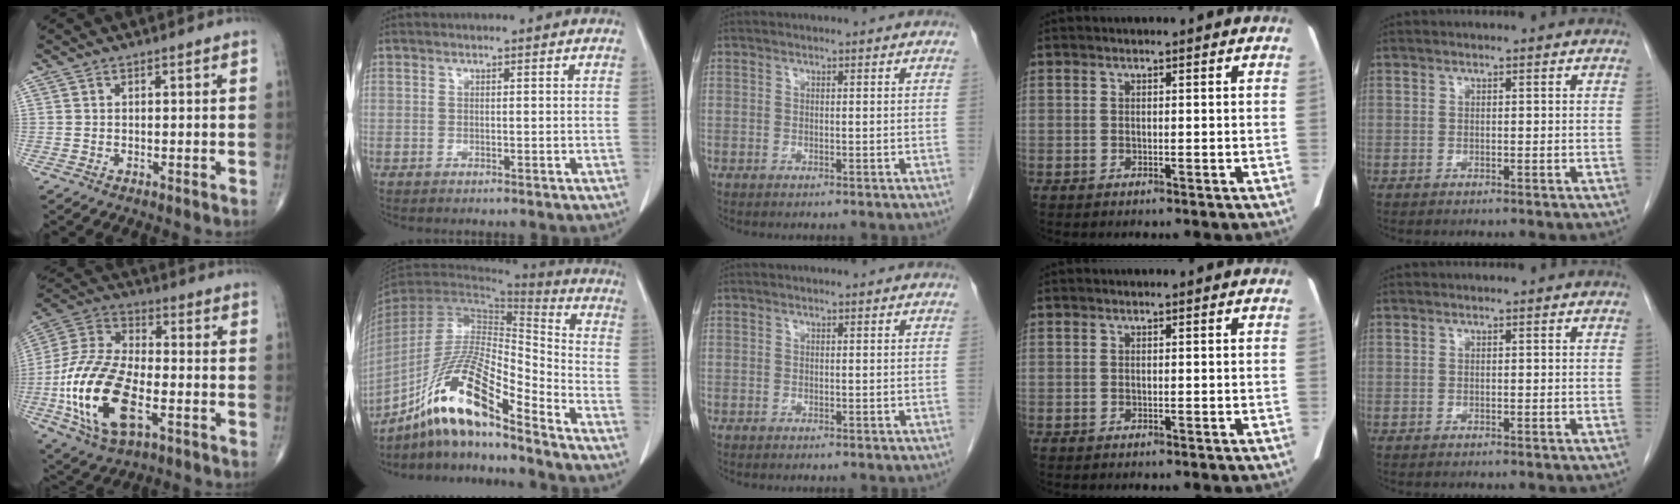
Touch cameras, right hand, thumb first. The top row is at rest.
{"thumb": {"total": 20.7, "force": [-5.9, 10.2, 17.0], "torque": [-0.350, 0.017, -0.106]}, "index": {"total": 17.8, "force": [-12.7, 2.1, 12.3], "torque": [-0.244, -0.004, -0.233]}}